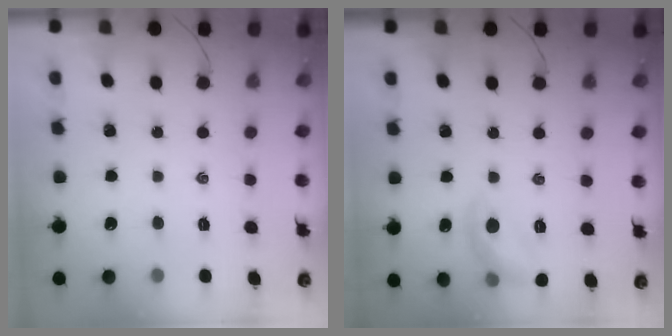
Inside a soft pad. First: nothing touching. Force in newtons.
{"total": 10.2, "press": 10.2, "slide": 0.1}